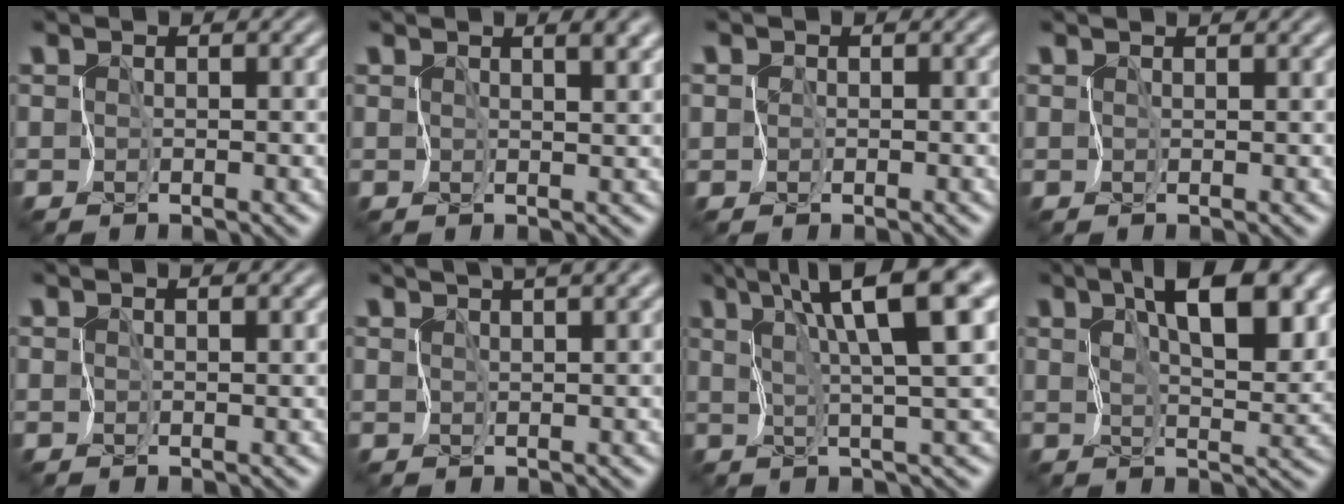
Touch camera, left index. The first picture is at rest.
{"total": 4.0, "force": [2.3, 1.7, 2.8], "torque": [-0.035, 0.011, 0.031]}
{"total": 0.7, "force": [-0.3, 0.5, -0.4], "torque": [0.013, -0.004, -0.006]}
{"total": 1.3, "force": [1.2, 0.2, 0.6], "torque": [-0.009, 0.004, 0.011]}
{"total": 2.0, "force": [1.4, 0.7, 1.3], "torque": [-0.013, 0.004, 0.016]}
{"total": 3.8, "force": [3.0, 0.5, 2.3], "torque": [-0.041, 0.013, 0.044]}
{"total": 10.4, "force": [4.7, 2.0, 9.1], "torque": [-0.126, 0.010, 0.074]}
{"total": 9.5, "force": [3.8, 3.9, 7.7], "torque": [-0.117, 0.002, 0.055]}